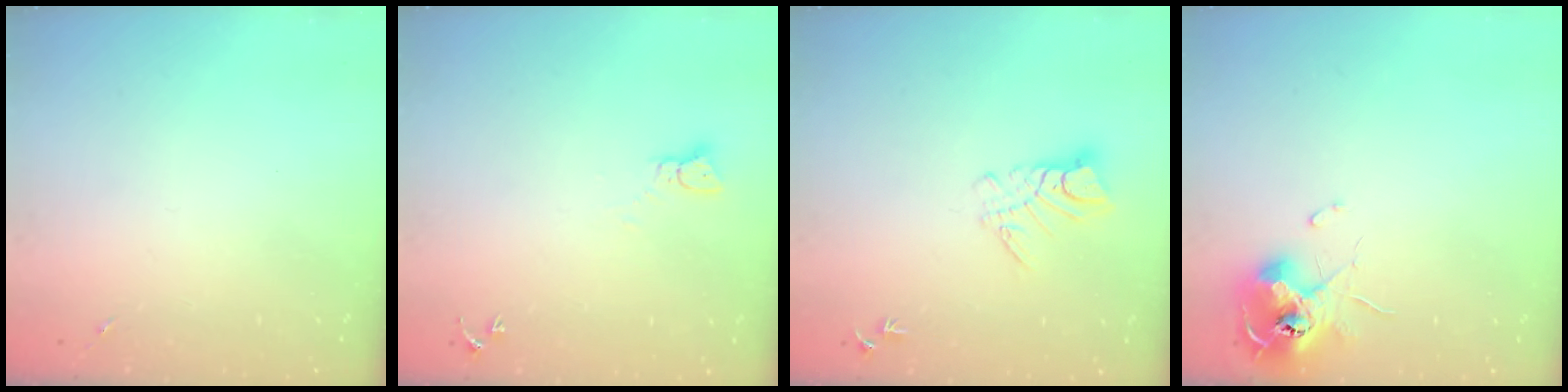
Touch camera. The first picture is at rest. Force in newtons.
{"total": 2.3, "press": 2.3, "slide": 0.2}
{"total": 8.5, "press": 8.5, "slide": 0.9}
{"total": 11.3, "press": 11.3, "slide": 0.6}